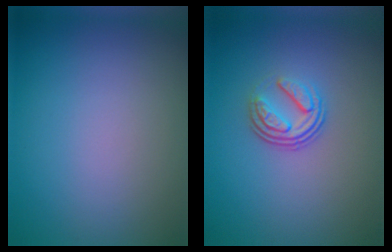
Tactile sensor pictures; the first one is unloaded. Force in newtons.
{"total": 3.7, "press": 2.5, "slide": 2.7}